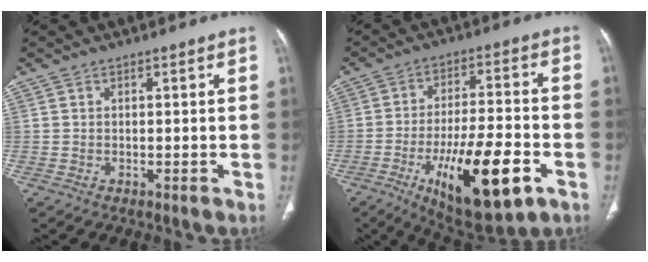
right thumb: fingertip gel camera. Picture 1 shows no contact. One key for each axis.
{"total": 19.1, "fx": -7.8, "fy": 6.5, "fz": 16.2, "tx": -0.261, "ty": 0.018, "tz": -0.113}